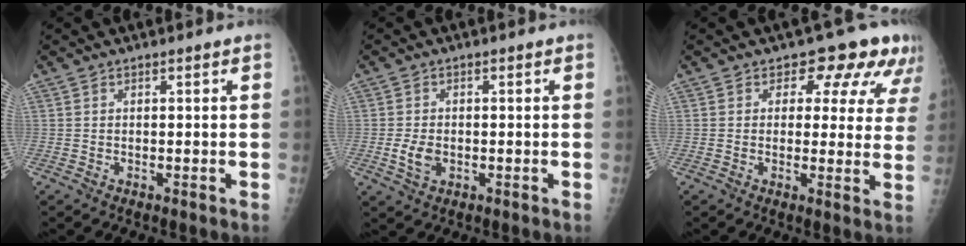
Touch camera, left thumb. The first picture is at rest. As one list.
[{"total": 3.7, "force": [-0.8, 2.5, 2.6], "torque": [-0.048, -0.001, -0.011]}, {"total": 10.1, "force": [6.3, 6.1, 5.0], "torque": [-0.007, -0.021, 0.055]}]